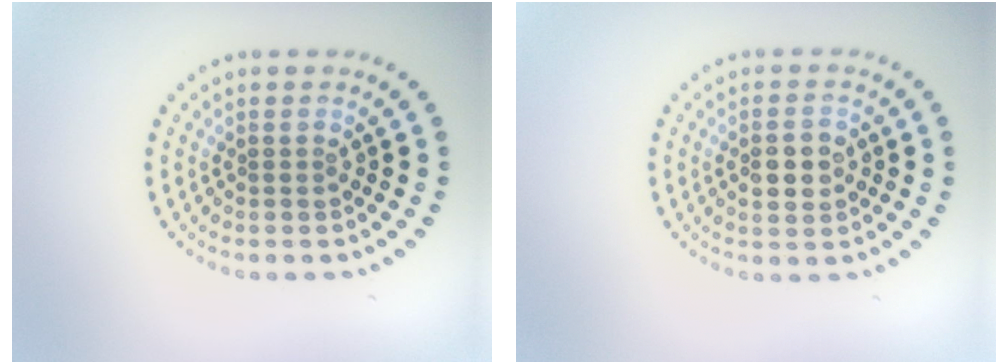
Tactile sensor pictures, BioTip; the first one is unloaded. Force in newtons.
{"total": 2.9, "press": 2.9, "slide": 0.1}